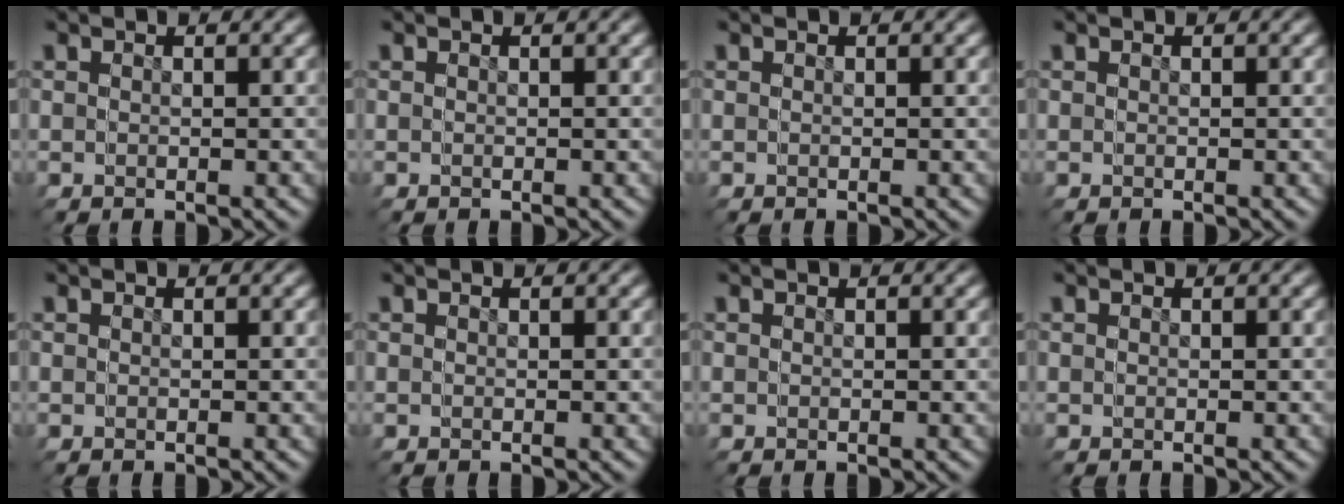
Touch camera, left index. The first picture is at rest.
{"total": 0.0}
{"total": 0.0}
{"total": 0.0}
{"total": 0.0}
{"total": 0.0}
{"total": 0.0}
{"total": 0.0}